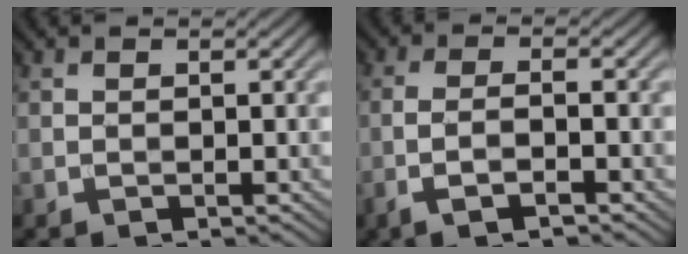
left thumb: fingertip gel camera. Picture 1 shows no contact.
{"total": 3.9, "force": [-2.0, 0.8, 3.3], "torque": [-0.064, 0.005, -0.049]}